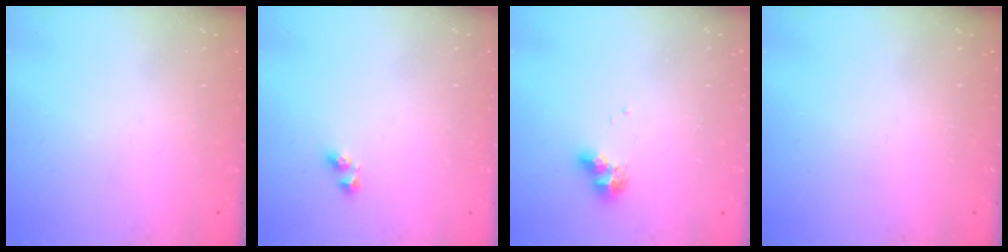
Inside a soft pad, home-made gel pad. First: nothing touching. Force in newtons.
{"total": 4.5, "press": 4.5, "slide": 0.4}
{"total": 7.4, "press": 7.4, "slide": 0.5}
{"total": 0.0}